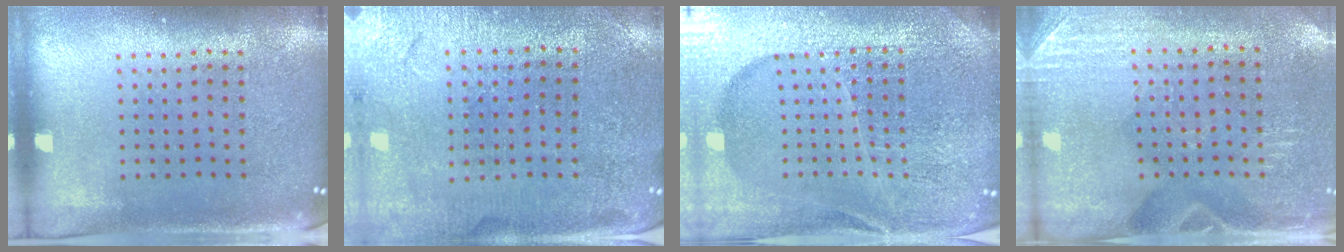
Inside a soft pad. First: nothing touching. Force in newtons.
{"total": 0.7, "press": 0.7, "slide": 0.1}
{"total": 5.5, "press": 5.0, "slide": 2.4}
{"total": 2.8, "press": 2.6, "slide": 1.2}